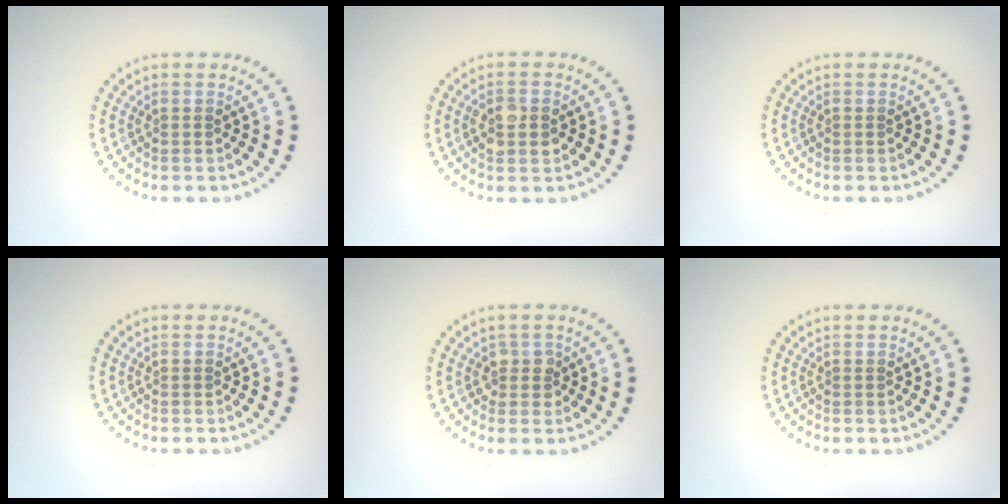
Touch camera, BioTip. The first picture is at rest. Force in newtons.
{"total": 2.8, "press": 2.8, "slide": 0.2}
{"total": 0.0}
{"total": 0.0}
{"total": 1.5, "press": 1.4, "slide": 0.7}
{"total": 0.0}